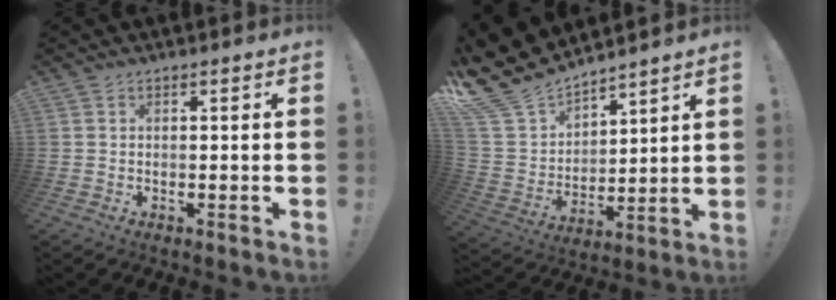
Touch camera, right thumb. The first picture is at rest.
{"total": 14.9, "force": [12.8, 6.7, 3.9], "torque": [-0.099, -0.104, 0.250]}